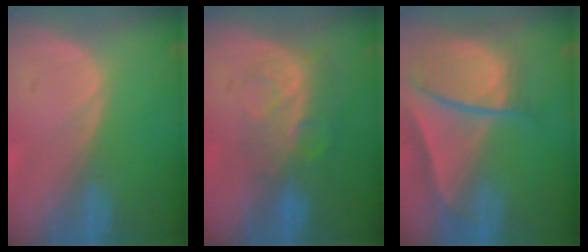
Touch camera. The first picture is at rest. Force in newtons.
{"total": 8.2, "press": 6.9, "slide": 4.4}
{"total": 10.0, "press": 8.3, "slide": 5.4}